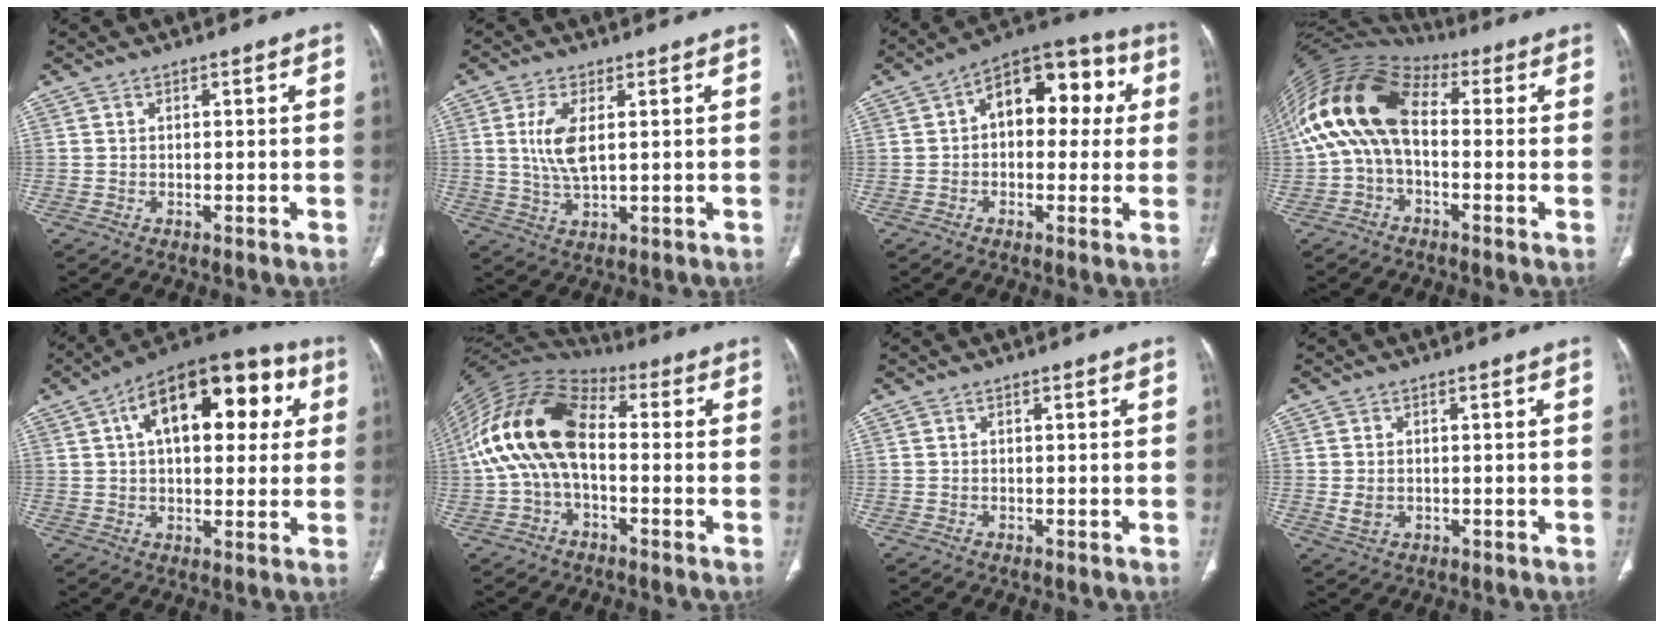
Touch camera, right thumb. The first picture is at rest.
{"total": 7.0, "force": [1.4, 3.0, 6.2], "torque": [-0.138, -0.009, 0.033]}
{"total": 14.6, "force": [2.7, 8.9, 11.2], "torque": [-0.108, 0.040, 0.027]}
{"total": 15.9, "force": [1.4, 9.4, 12.7], "torque": [-0.247, 0.046, 0.016]}
{"total": 21.7, "force": [6.7, 11.3, 17.3], "torque": [-0.219, 0.029, 0.093]}
{"total": 16.9, "force": [-0.1, 9.9, 13.7], "torque": [-0.264, 0.040, -0.011]}
{"total": 0.0}
{"total": 2.7, "force": [-0.1, 2.0, 1.7], "torque": [-0.035, -0.001, 0.003]}